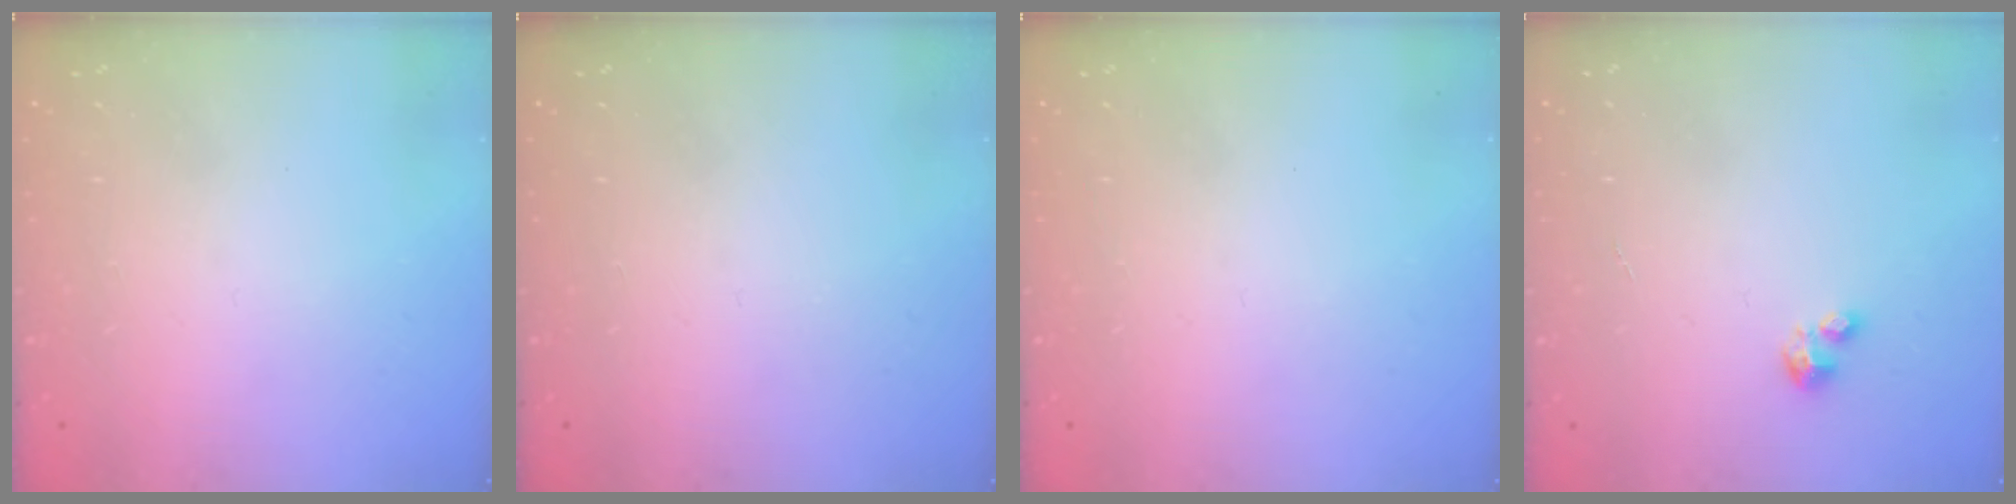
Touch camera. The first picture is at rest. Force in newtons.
{"total": 0.0}
{"total": 0.0}
{"total": 2.0, "press": 2.0, "slide": 0.2}